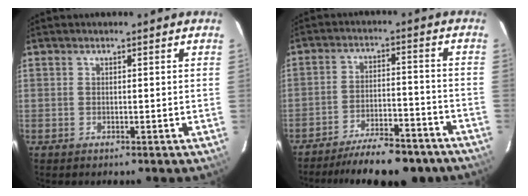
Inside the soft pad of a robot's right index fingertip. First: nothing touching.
{"total": 17.3, "force": [-14.8, 4.9, 7.4], "torque": [-0.139, 0.003, -0.197]}